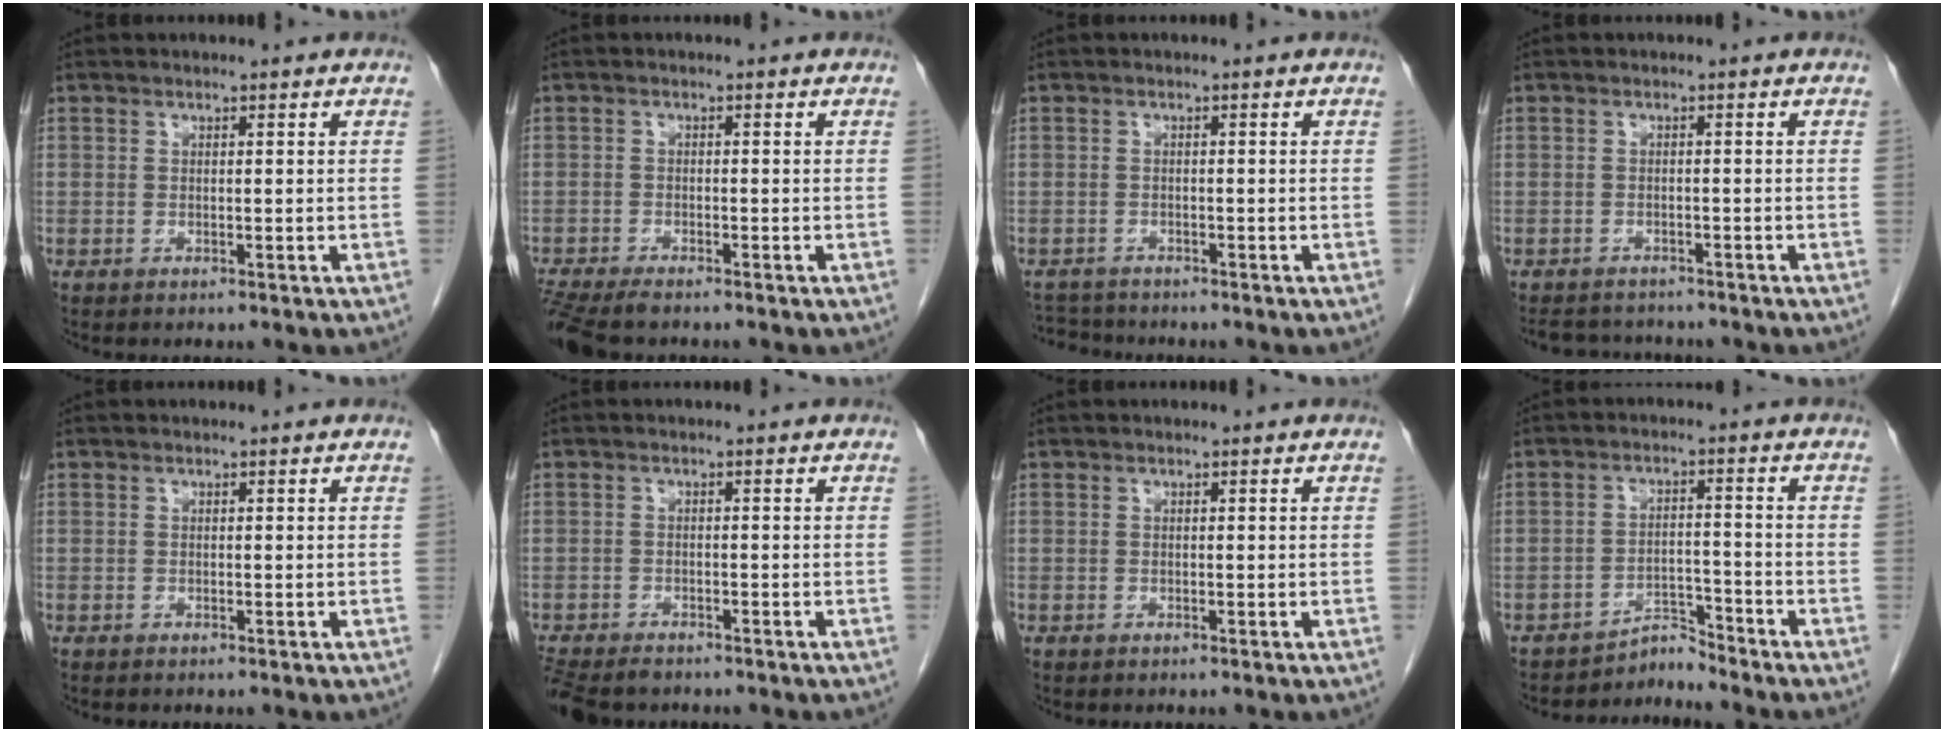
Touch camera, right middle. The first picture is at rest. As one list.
[{"total": 6.9, "force": [-5.9, 1.2, 3.4], "torque": [-0.061, -0.016, -0.103]}, {"total": 3.1, "force": [-3.0, 0.6, -0.3], "torque": [0.008, -0.012, -0.051]}, {"total": 6.0, "force": [-5.6, 1.6, 1.1], "torque": [-0.018, -0.001, -0.080]}, {"total": 0.0}, {"total": 8.3, "force": [-6.8, 3.3, 3.5], "torque": [-0.073, -0.011, -0.104]}, {"total": 0.0}, {"total": 3.4, "force": [-3.3, -0.2, -1.0], "torque": [0.026, 0.002, -0.050]}]